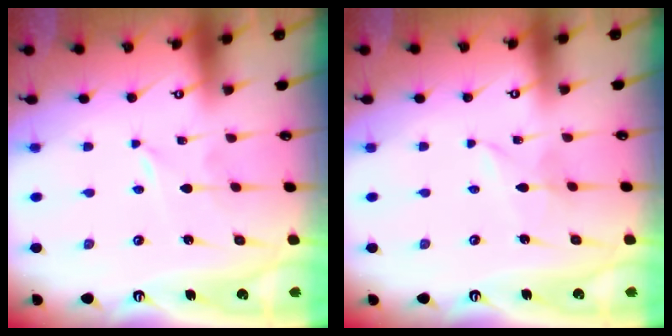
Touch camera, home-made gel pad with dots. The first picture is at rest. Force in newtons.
{"total": 2.0, "press": 2.0, "slide": 0.1}